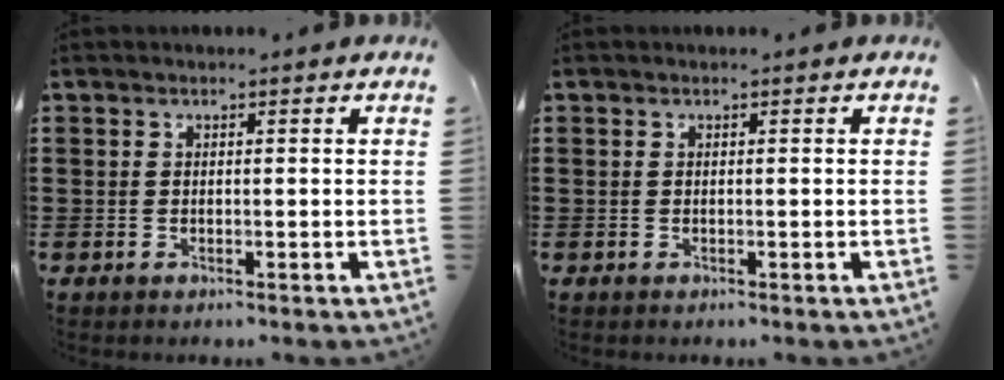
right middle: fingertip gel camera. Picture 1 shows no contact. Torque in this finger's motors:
{"motor_torque": [-0.04, 0.00, -0.04, -0.02]}